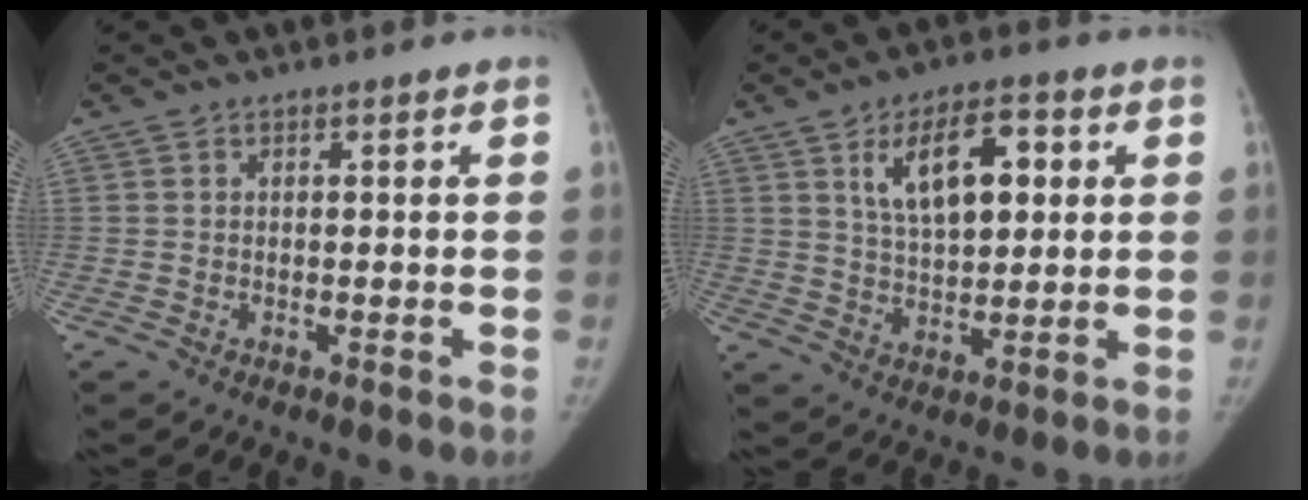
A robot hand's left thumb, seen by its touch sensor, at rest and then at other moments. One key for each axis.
{"total": 11.7, "fx": 3.9, "fy": 5.8, "fz": 9.3, "tx": -0.128, "ty": -0.008, "tz": 0.069}